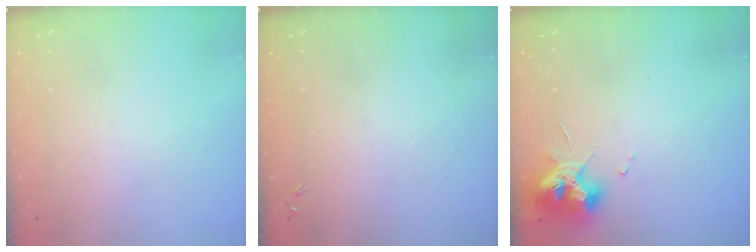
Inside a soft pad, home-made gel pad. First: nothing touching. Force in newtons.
{"total": 0.0}
{"total": 11.7, "press": 11.6, "slide": 1.3}